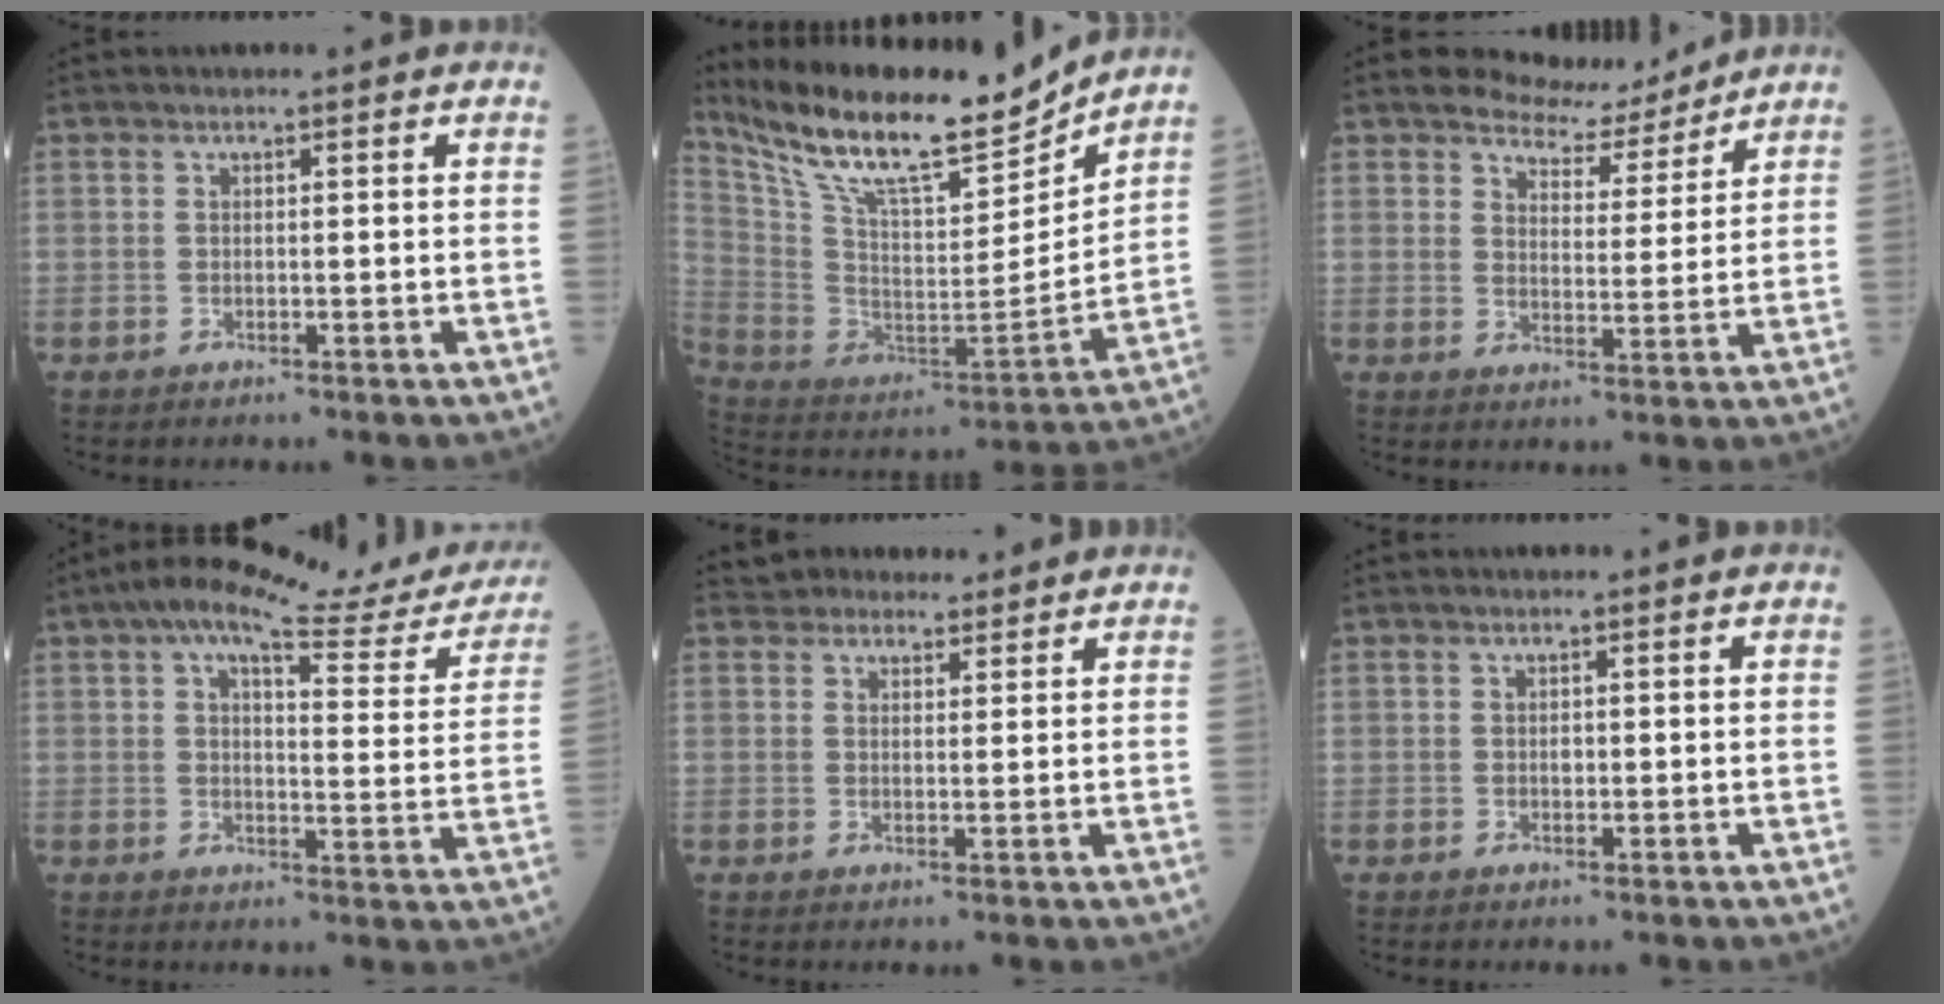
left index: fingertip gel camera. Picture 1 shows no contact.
{"total": 20.5, "force": [17.4, 3.6, 10.2], "torque": [-0.200, -0.007, 0.307]}
{"total": 6.7, "force": [6.3, 2.1, 0.8], "torque": [-0.020, -0.004, 0.097]}
{"total": 20.7, "force": [17.6, 4.1, 10.1], "torque": [-0.135, 0.007, 0.208]}
{"total": 5.3, "force": [4.9, 2.0, 0.4], "torque": [0.000, 0.023, 0.072]}
{"total": 0.8, "force": [0.0, 0.5, 0.6], "torque": [-0.012, 0.001, 0.000]}